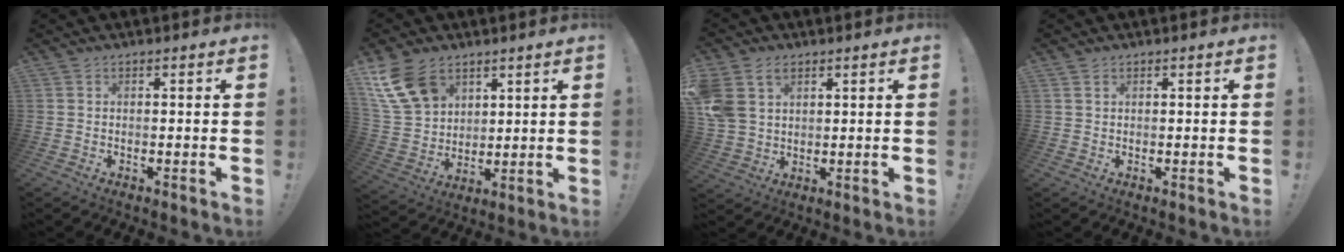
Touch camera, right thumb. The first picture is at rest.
{"total": 14.9, "force": [8.4, 9.9, 7.2], "torque": [-0.150, -0.039, 0.167]}
{"total": 8.8, "force": [4.3, 6.2, 4.4], "torque": [-0.081, -0.010, 0.087]}
{"total": 1.0, "force": [0.6, 0.6, 0.5], "torque": [-0.005, -0.001, 0.011]}